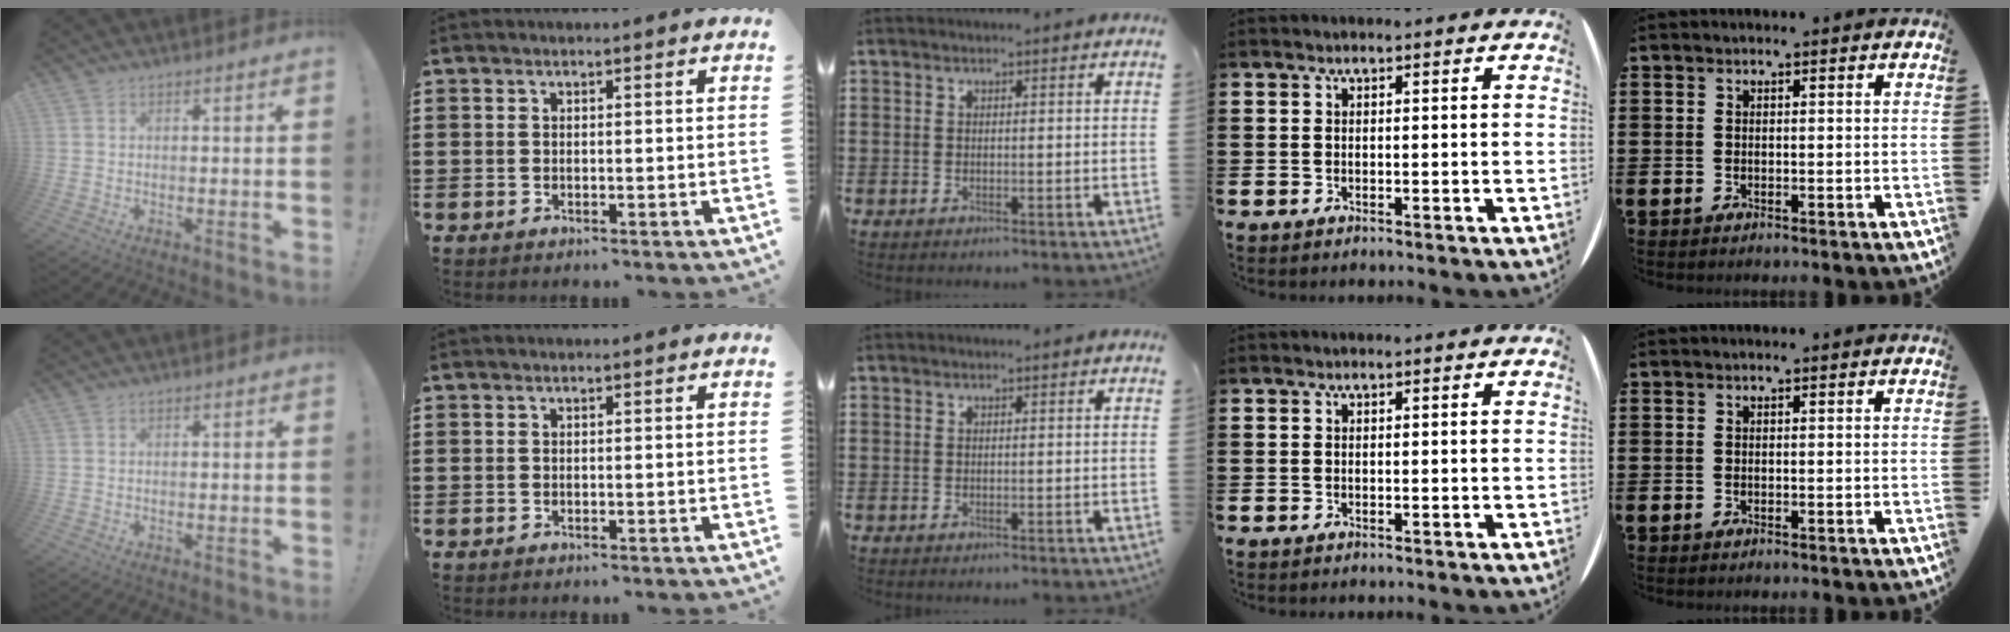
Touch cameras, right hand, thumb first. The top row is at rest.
{}